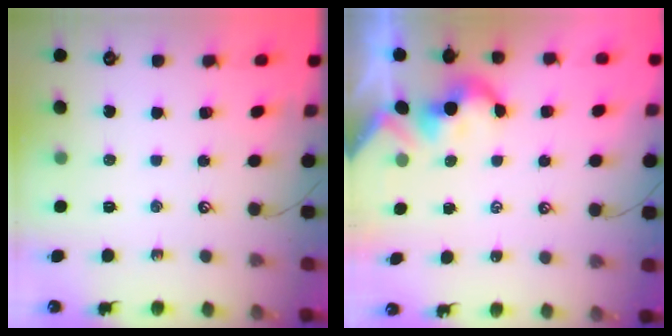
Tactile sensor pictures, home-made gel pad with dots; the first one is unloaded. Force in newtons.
{"total": 2.1, "press": 2.0, "slide": 0.3}